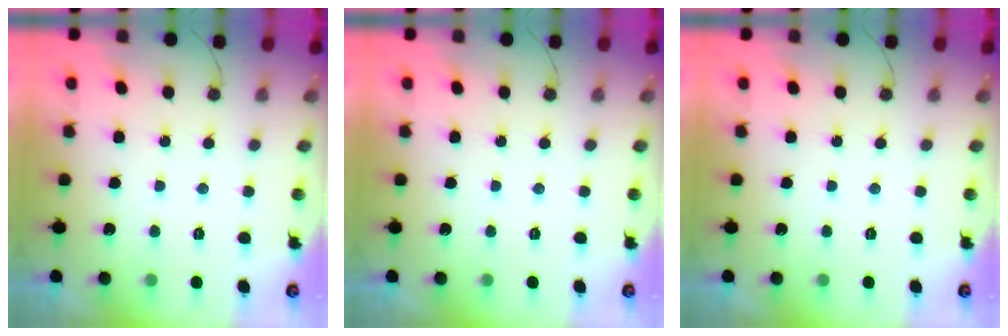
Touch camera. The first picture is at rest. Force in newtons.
{"total": 0.0}
{"total": 0.0}